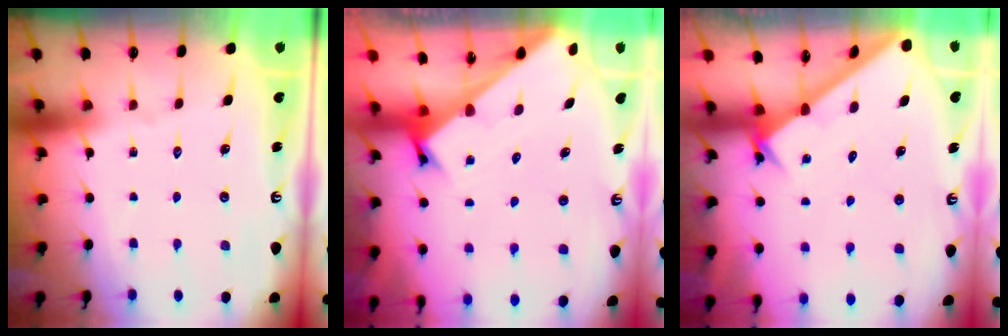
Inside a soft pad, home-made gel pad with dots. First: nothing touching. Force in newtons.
{"total": 2.4, "press": 2.4, "slide": 0.2}
{"total": 1.8, "press": 1.8, "slide": 0.2}